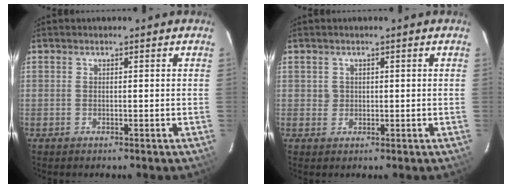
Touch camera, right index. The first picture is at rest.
{"total": 1.5, "force": [0.4, 1.4, 0.0], "torque": [0.007, 0.005, 0.006]}